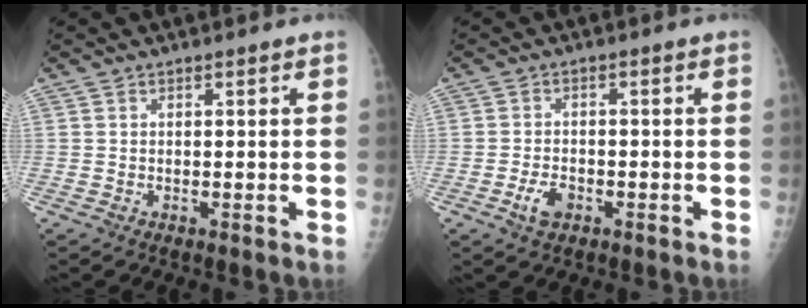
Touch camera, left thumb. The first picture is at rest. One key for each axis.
{"total": 3.6, "fx": -1.8, "fy": 2.2, "fz": 2.3, "tx": -0.038, "ty": 0.010, "tz": -0.031}